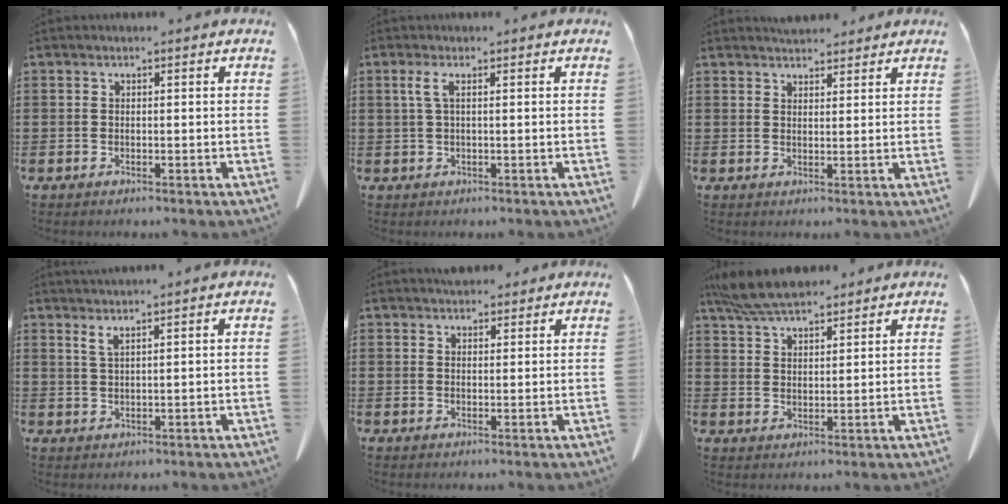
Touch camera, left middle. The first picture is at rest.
{"total": 2.0, "force": [0.5, 0.2, 2.0], "torque": [-0.048, -0.005, 0.006]}
{"total": 2.8, "force": [2.7, 0.6, 0.3], "torque": [-0.013, -0.005, 0.053]}
{"total": 2.1, "force": [1.5, 0.0, 1.4], "torque": [-0.031, -0.002, 0.029]}
{"total": 2.5, "force": [2.3, 0.7, 0.3], "torque": [-0.013, -0.004, 0.046]}
{"total": 6.8, "force": [6.0, 1.6, 2.9], "torque": [-0.074, -0.015, 0.114]}